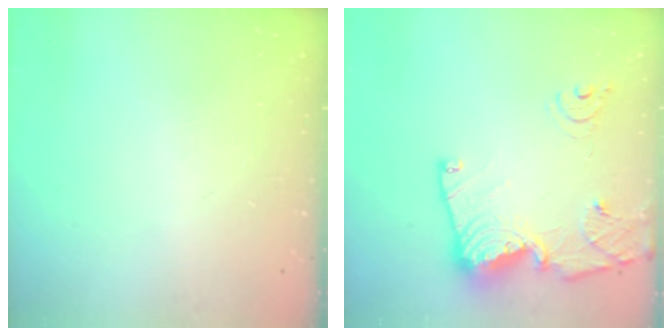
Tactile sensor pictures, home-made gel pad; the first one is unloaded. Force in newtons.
{"total": 16.7, "press": 16.6, "slide": 1.6}